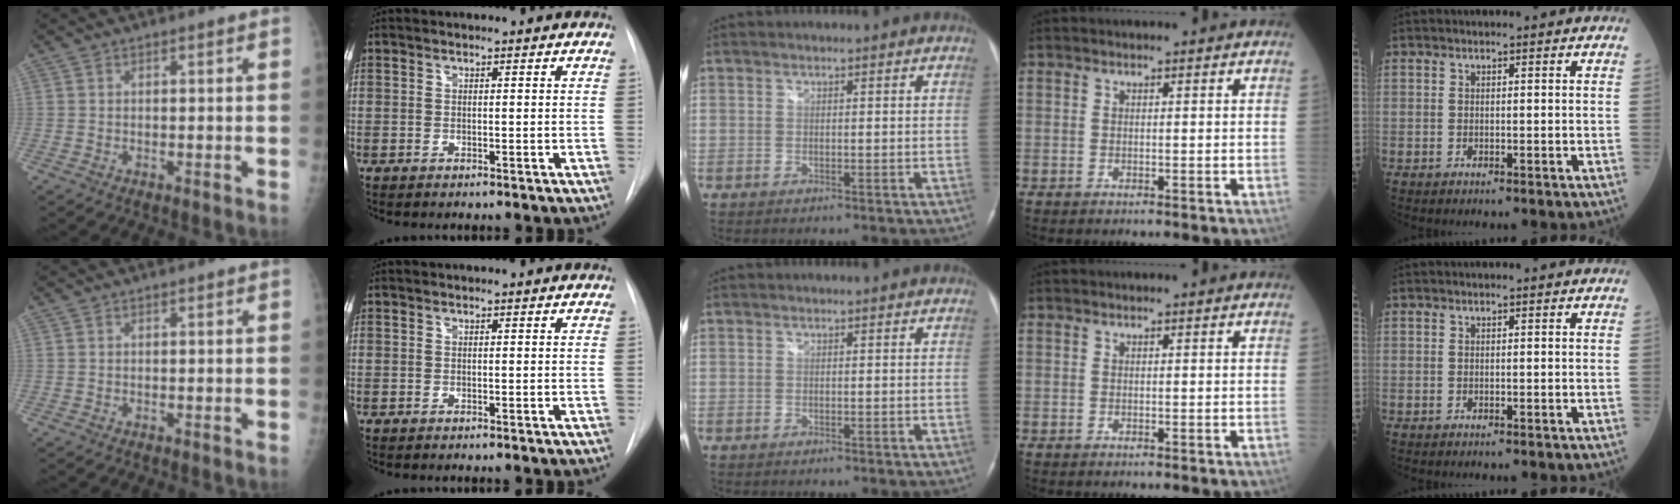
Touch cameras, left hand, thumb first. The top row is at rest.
{}